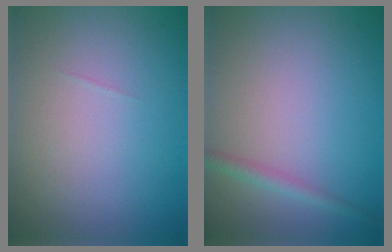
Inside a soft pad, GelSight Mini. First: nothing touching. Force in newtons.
{"total": 1.5, "press": 1.5, "slide": 0.0}